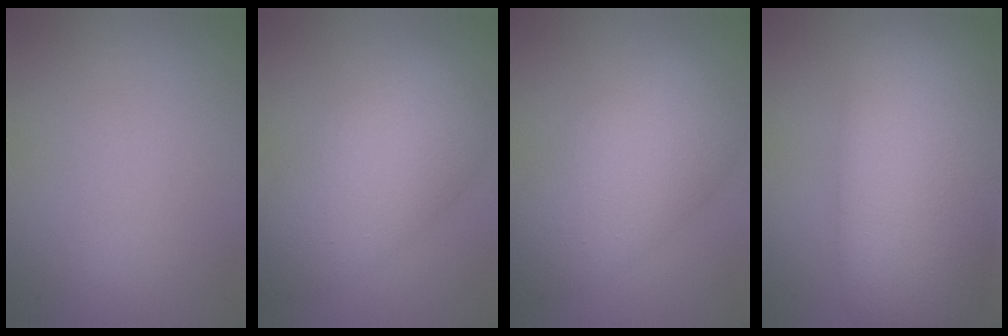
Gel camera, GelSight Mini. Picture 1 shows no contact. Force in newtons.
{"total": 7.9, "press": 7.9, "slide": 0.2}
{"total": 7.9, "press": 7.9, "slide": 0.2}
{"total": 13.1, "press": 13.1, "slide": 0.5}